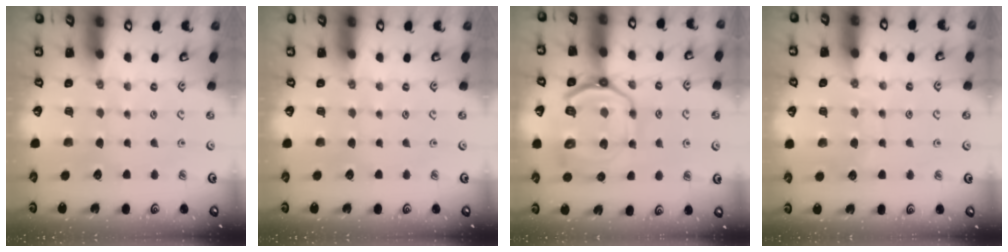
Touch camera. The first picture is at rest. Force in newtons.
{"total": 0.0}
{"total": 13.5, "press": 13.3, "slide": 2.2}
{"total": 6.6, "press": 6.5, "slide": 0.6}